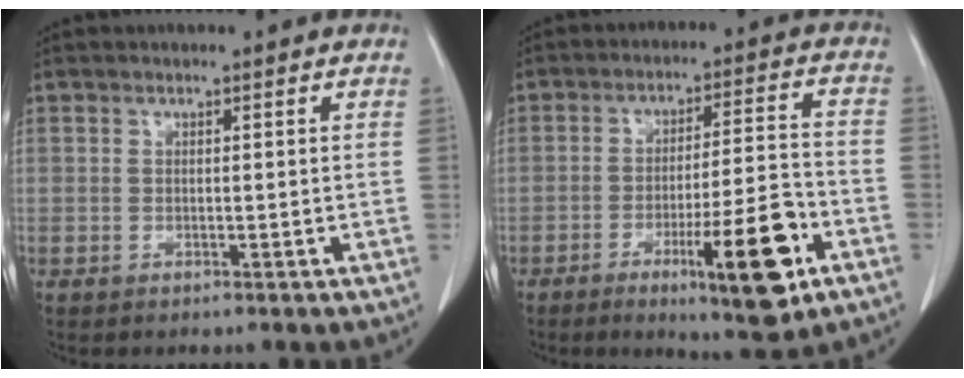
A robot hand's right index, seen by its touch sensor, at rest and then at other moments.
{"total": 13.9, "force": [-6.5, 1.8, 12.2], "torque": [-0.177, -0.005, -0.093]}